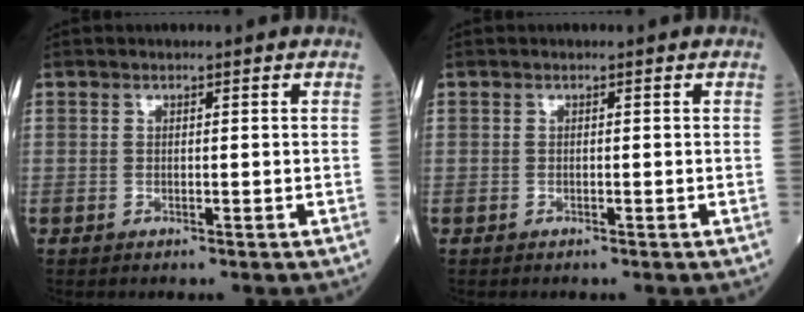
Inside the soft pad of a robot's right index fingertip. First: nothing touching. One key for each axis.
{"total": 0.0}